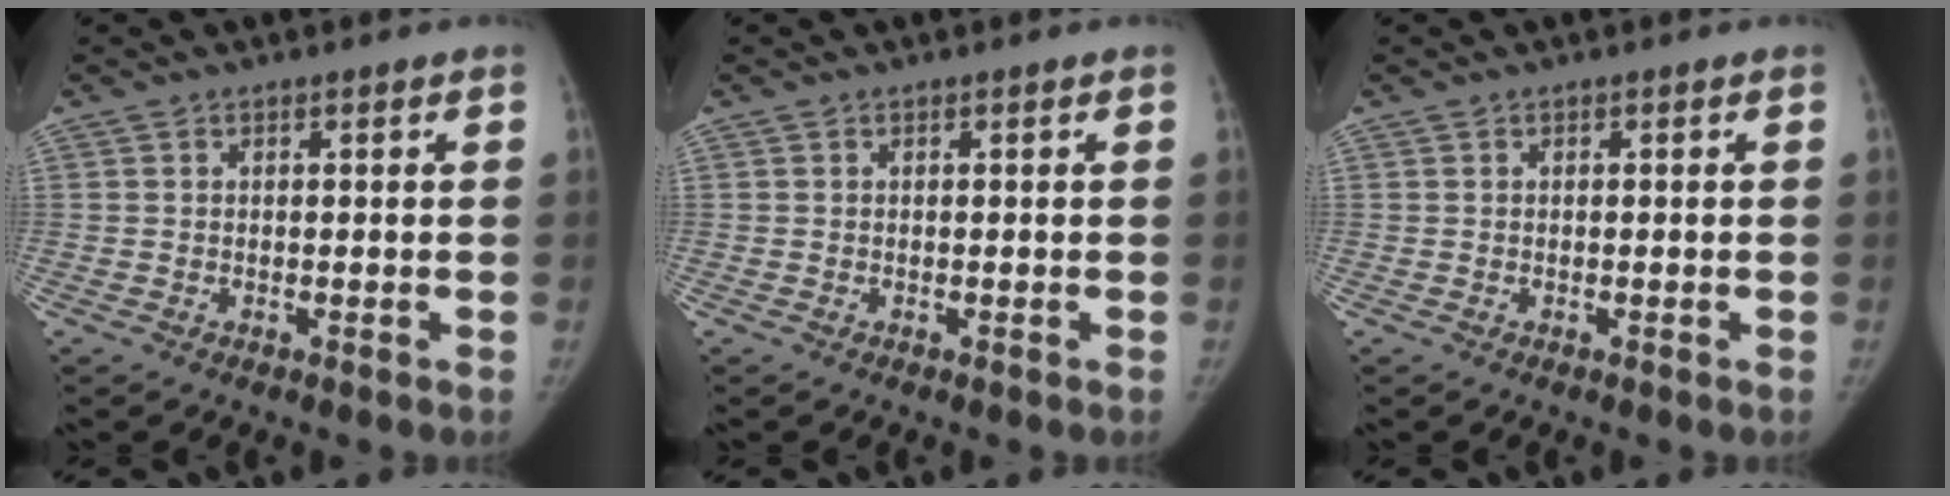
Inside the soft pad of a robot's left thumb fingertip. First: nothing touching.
{"total": 0.0}
{"total": 0.0}